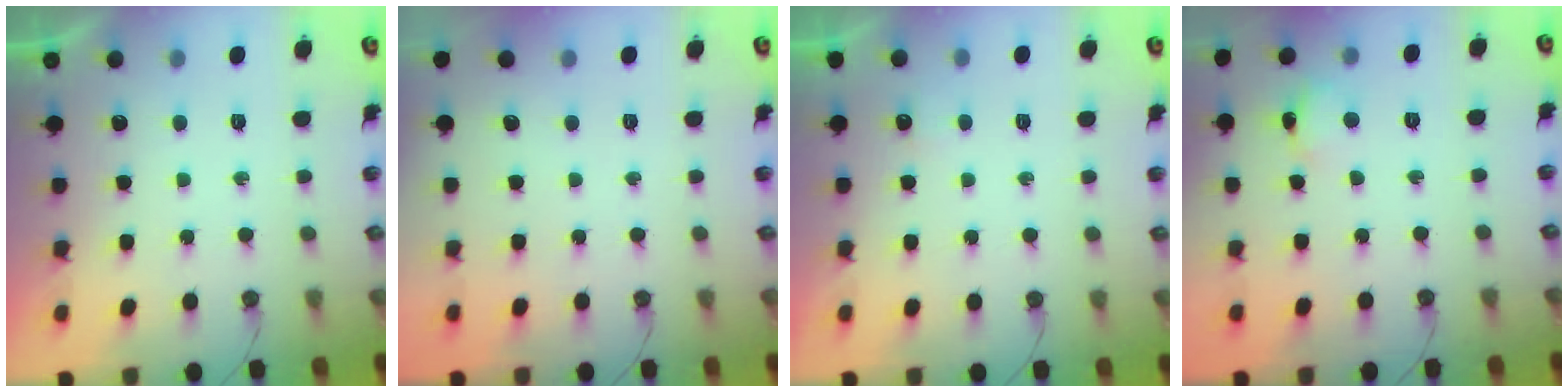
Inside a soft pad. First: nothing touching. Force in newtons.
{"total": 0.0}
{"total": 2.2, "press": 2.1, "slide": 0.4}
{"total": 3.5, "press": 3.4, "slide": 0.3}